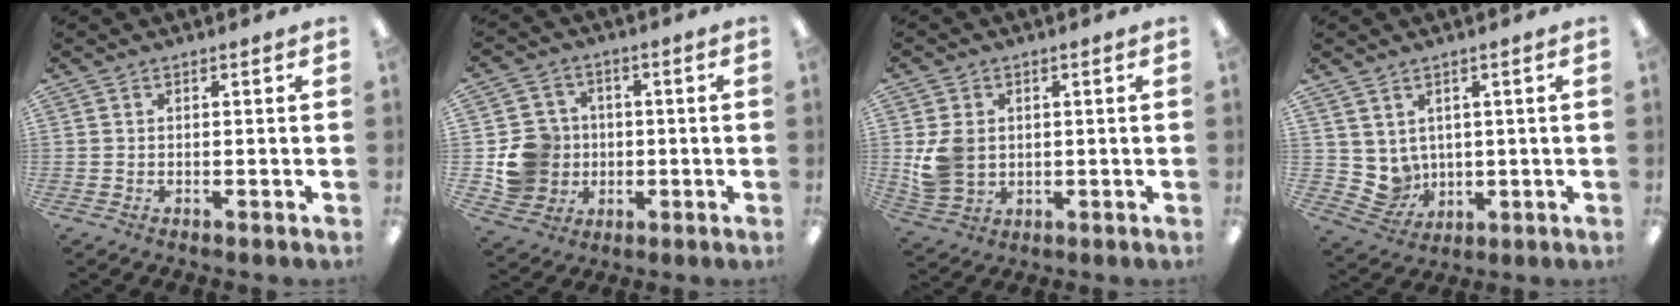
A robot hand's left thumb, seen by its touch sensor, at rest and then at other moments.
{"total": 10.3, "force": [-1.1, 9.9, 2.7], "torque": [-0.057, 0.019, -0.007]}
{"total": 7.3, "force": [0.9, 6.0, 4.1], "torque": [-0.078, 0.006, 0.020]}
{"total": 5.4, "force": [2.7, 4.6, 0.4], "torque": [-0.029, -0.022, 0.059]}